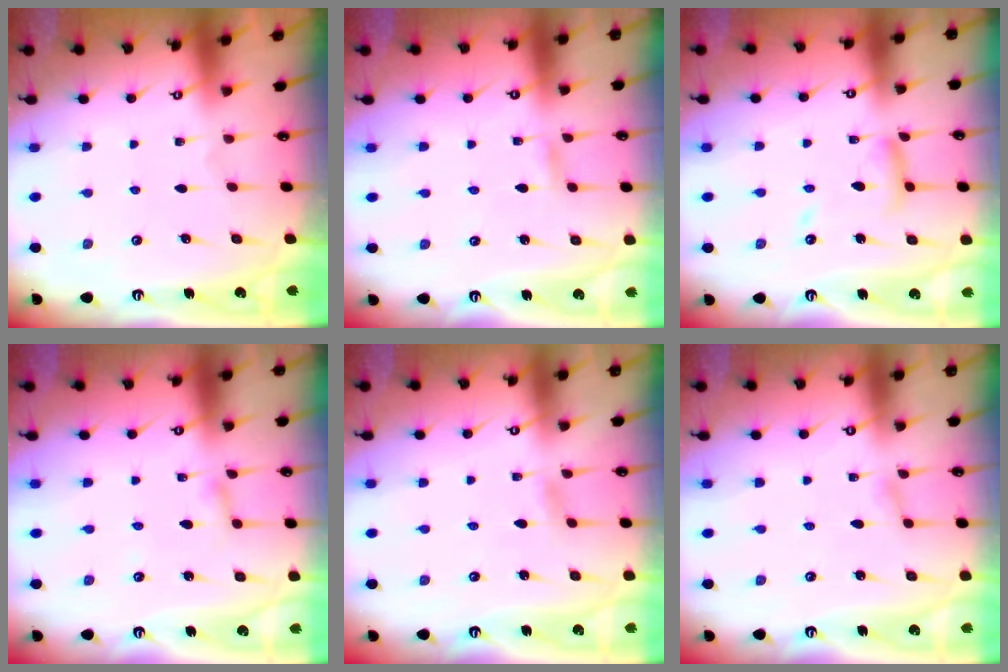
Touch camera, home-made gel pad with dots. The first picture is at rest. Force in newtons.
{"total": 1.9, "press": 1.9, "slide": 0.1}
{"total": 10.9, "press": 10.8, "slide": 1.0}
{"total": 1.8, "press": 1.7, "slide": 0.2}
{"total": 3.2, "press": 3.2, "slide": 0.4}
{"total": 1.1, "press": 1.1, "slide": 0.1}